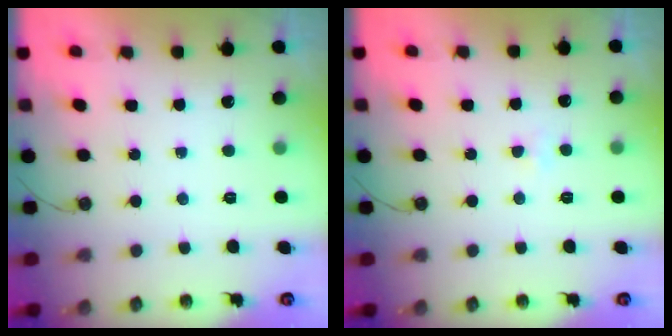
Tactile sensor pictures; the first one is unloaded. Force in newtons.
{"total": 2.4, "press": 2.3, "slide": 0.6}